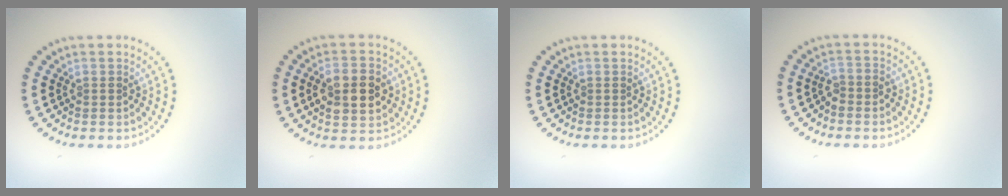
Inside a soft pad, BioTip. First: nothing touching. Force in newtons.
{"total": 4.9, "press": 4.9, "slide": 0.1}
{"total": 0.0}
{"total": 1.3, "press": 1.1, "slide": 0.7}